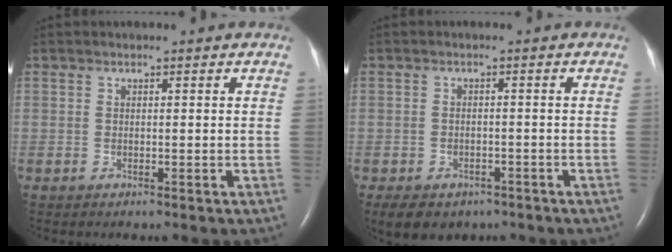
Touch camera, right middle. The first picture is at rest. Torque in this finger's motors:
{"motor_torque": [0.35, -0.32, 0.02, 0.05]}